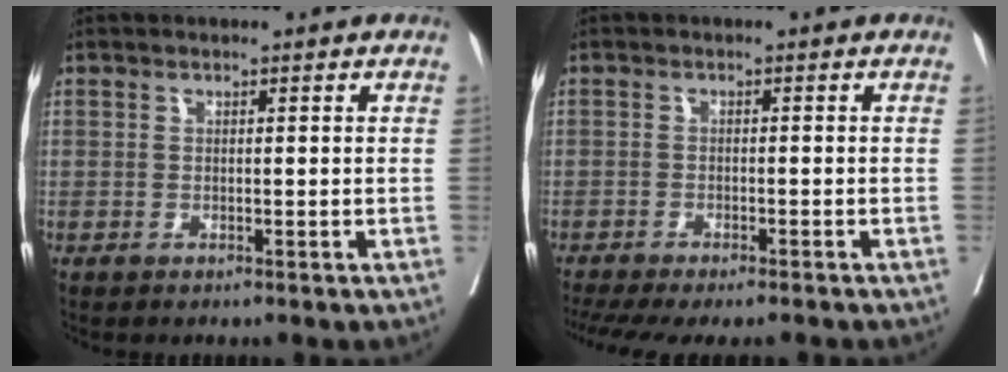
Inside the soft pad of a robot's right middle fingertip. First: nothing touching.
{"total": 12.6, "force": [-10.8, 2.5, 6.0], "torque": [-0.110, -0.015, -0.148]}